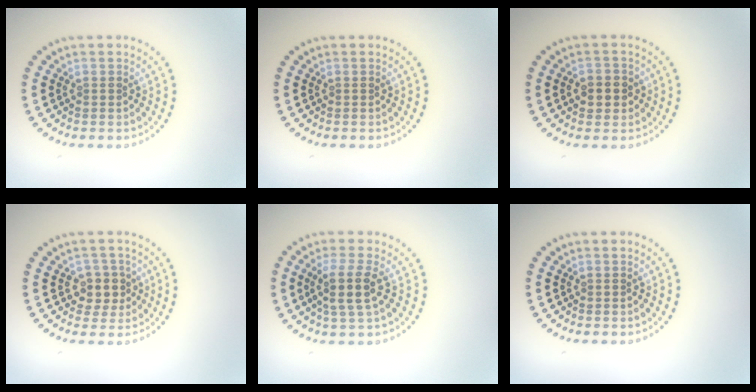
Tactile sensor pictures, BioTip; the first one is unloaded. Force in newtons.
{"total": 0.0}
{"total": 2.4, "press": 2.3, "slide": 0.6}
{"total": 2.6, "press": 2.3, "slide": 1.3}
{"total": 2.9, "press": 2.5, "slide": 1.5}
{"total": 0.0}